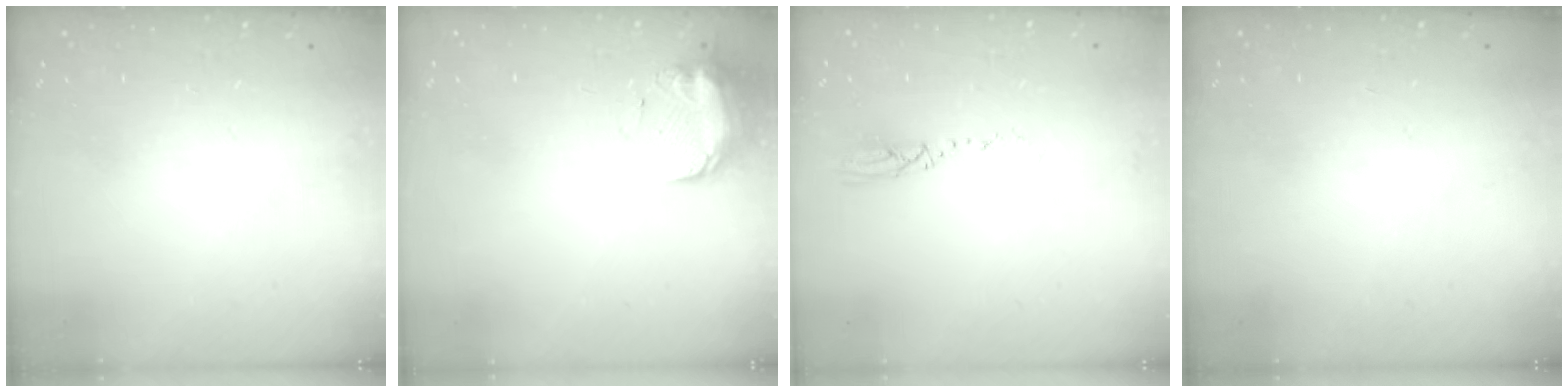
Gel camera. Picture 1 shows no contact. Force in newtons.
{"total": 9.7, "press": 9.7, "slide": 0.7}
{"total": 3.3, "press": 3.2, "slide": 0.5}
{"total": 0.0}